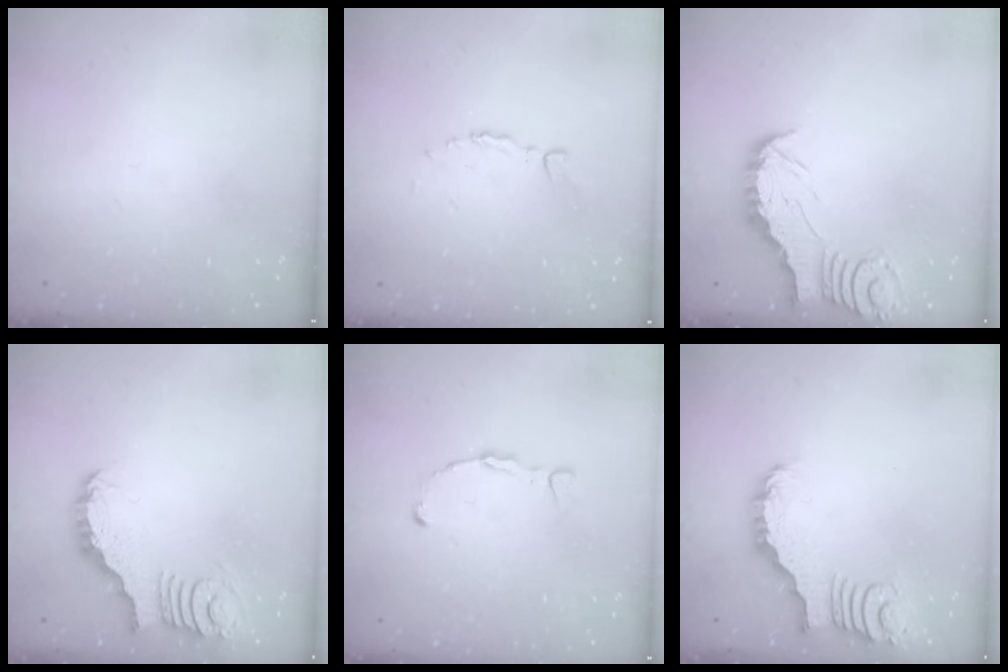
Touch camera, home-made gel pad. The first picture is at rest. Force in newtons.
{"total": 3.0, "press": 3.0, "slide": 0.3}
{"total": 2.4, "press": 2.4, "slide": 0.2}
{"total": 2.4, "press": 2.4, "slide": 0.3}
{"total": 1.8, "press": 1.8, "slide": 0.1}
{"total": 3.1, "press": 3.1, "slide": 0.3}